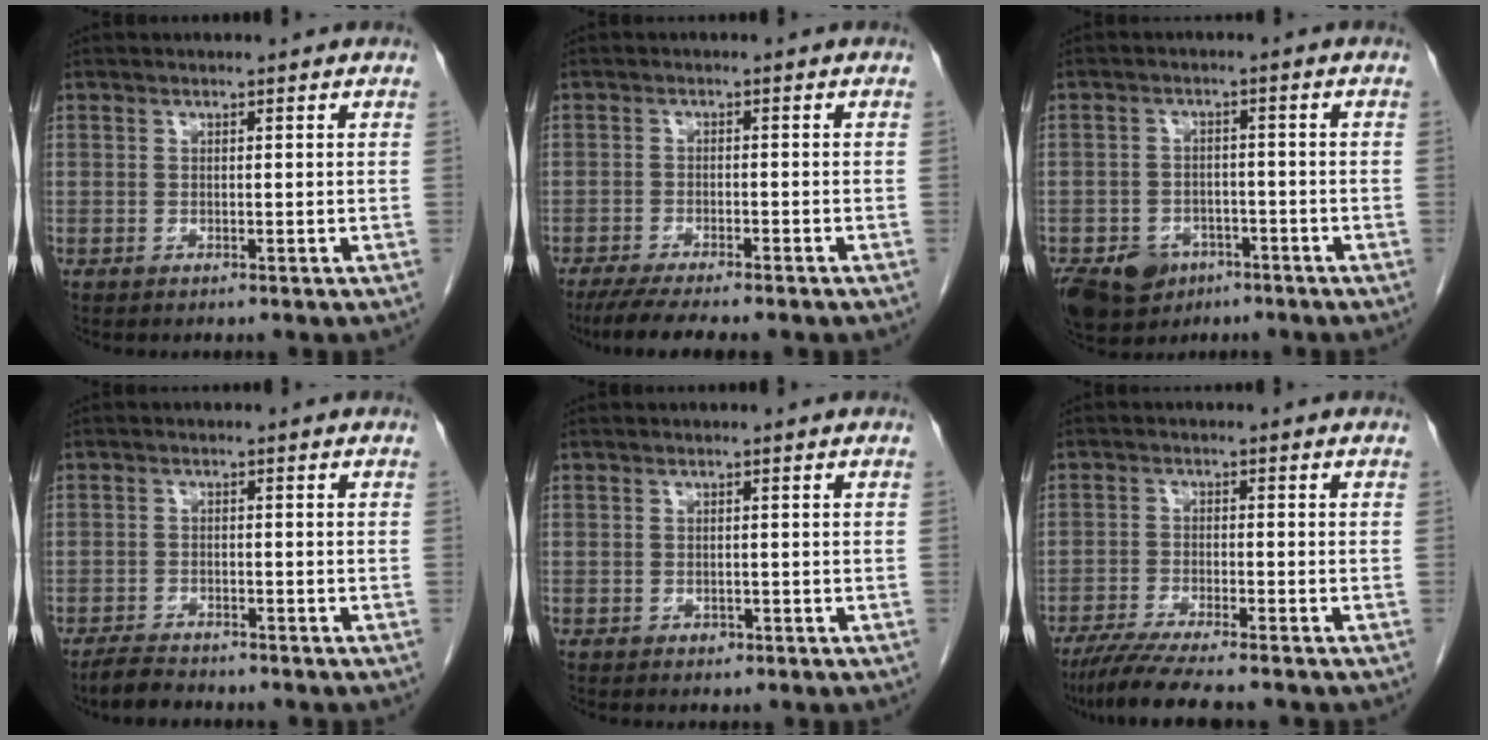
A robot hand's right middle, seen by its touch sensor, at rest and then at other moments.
{"total": 8.4, "force": [-6.9, 0.7, 4.8], "torque": [-0.068, -0.014, -0.103]}
{"total": 11.6, "force": [-6.7, 8.3, 4.6], "torque": [-0.118, -0.001, -0.098]}
{"total": 3.3, "force": [-3.0, 0.7, 1.0], "torque": [-0.024, -0.008, -0.054]}
{"total": 0.7, "force": [-0.4, 0.5, 0.3], "torque": [-0.006, 0.001, -0.002]}
{"total": 8.4, "force": [-7.0, 0.1, 4.6], "torque": [-0.071, -0.023, -0.114]}